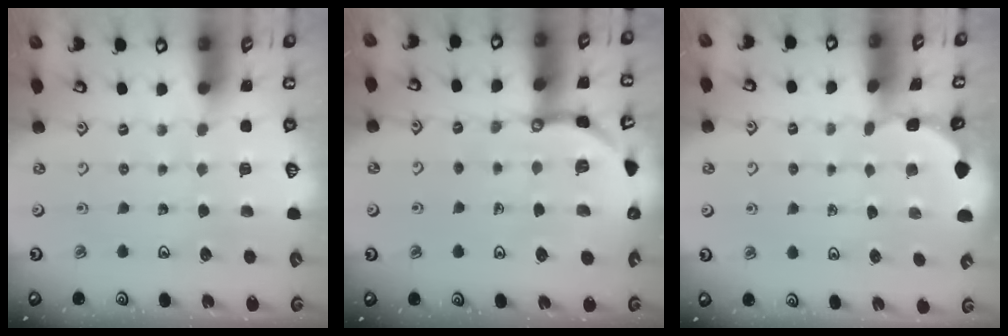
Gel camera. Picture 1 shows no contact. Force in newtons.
{"total": 9.8, "press": 9.7, "slide": 1.3}
{"total": 2.4, "press": 2.4, "slide": 0.3}